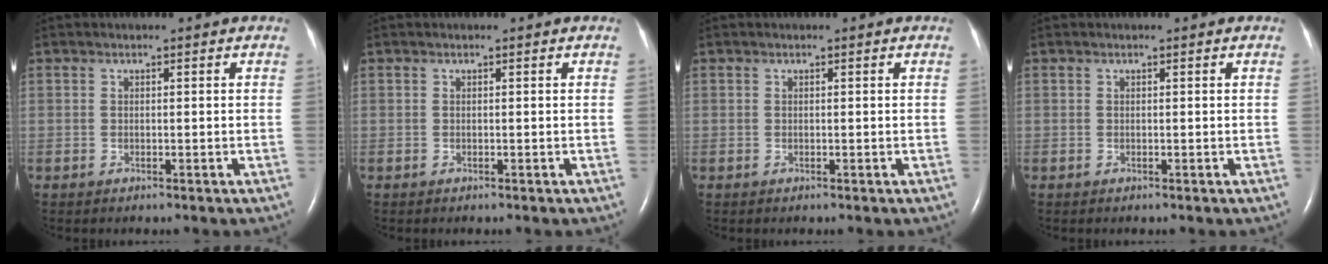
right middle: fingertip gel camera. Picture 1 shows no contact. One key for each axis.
{"total": 0.0}
{"total": 0.0}
{"total": 0.0}